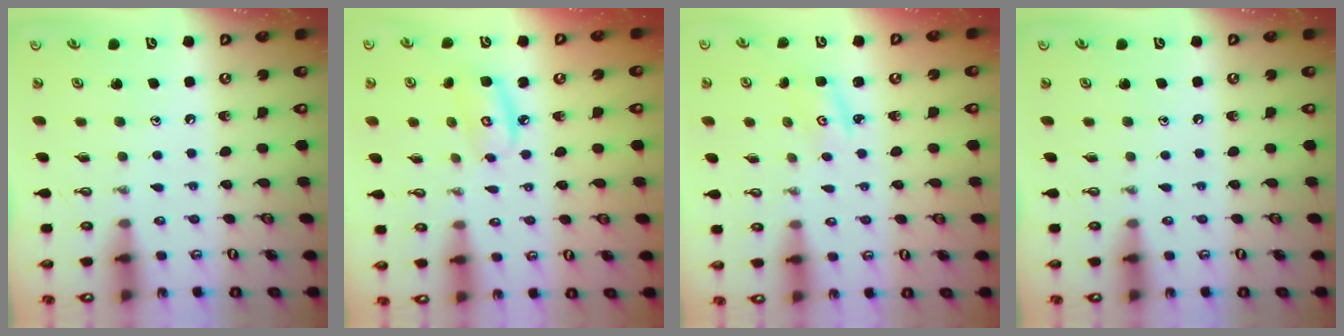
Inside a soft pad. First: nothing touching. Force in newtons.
{"total": 5.8, "press": 5.8, "slide": 0.4}
{"total": 1.8, "press": 1.8, "slide": 0.1}
{"total": 0.0}